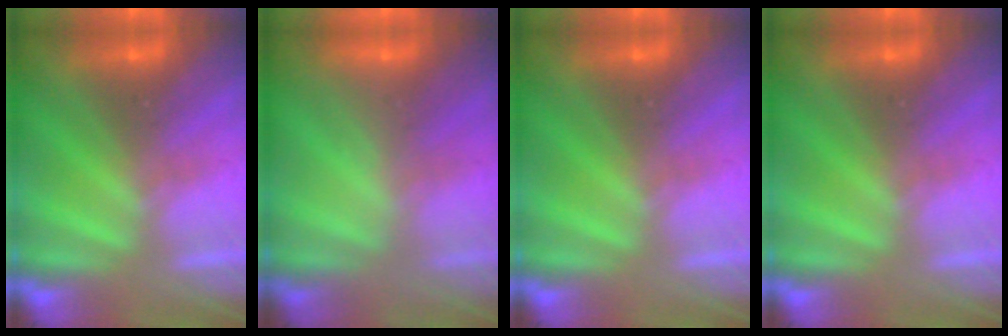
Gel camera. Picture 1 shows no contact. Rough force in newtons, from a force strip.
{"total": 2.3}
{"total": 0.0}
{"total": 0.0}